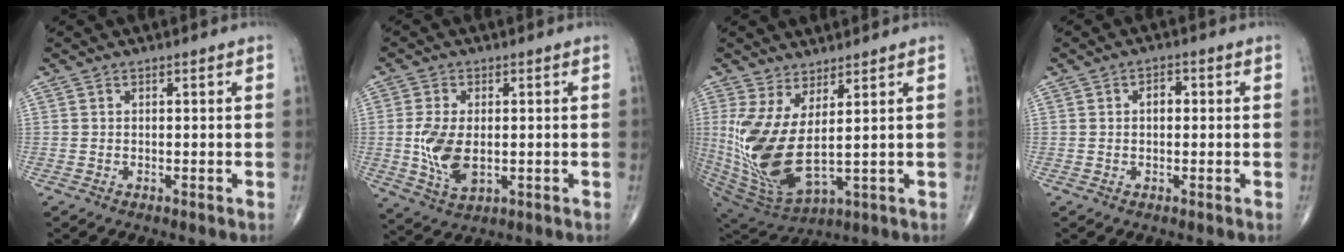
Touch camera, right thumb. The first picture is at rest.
{"total": 8.9, "force": [-0.4, 5.0, 7.3], "torque": [-0.148, -0.009, 0.000]}
{"total": 14.3, "force": [2.1, 5.2, 13.2], "torque": [-0.293, -0.036, 0.064]}
{"total": 2.6, "force": [0.3, 1.7, 2.0], "torque": [-0.027, 0.010, 0.004]}